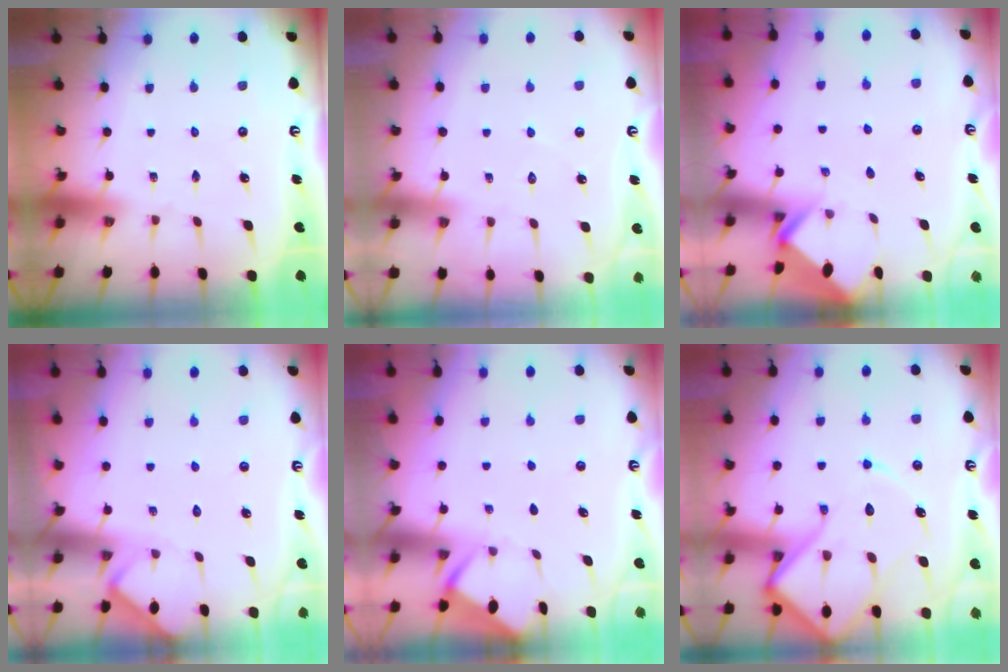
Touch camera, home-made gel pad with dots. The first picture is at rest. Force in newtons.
{"total": 5.4, "press": 5.4, "slide": 0.6}
{"total": 2.9, "press": 2.9, "slide": 0.2}
{"total": 4.4, "press": 4.4, "slide": 0.5}
{"total": 2.9, "press": 2.9, "slide": 0.3}
{"total": 16.3, "press": 16.2, "slide": 1.7}